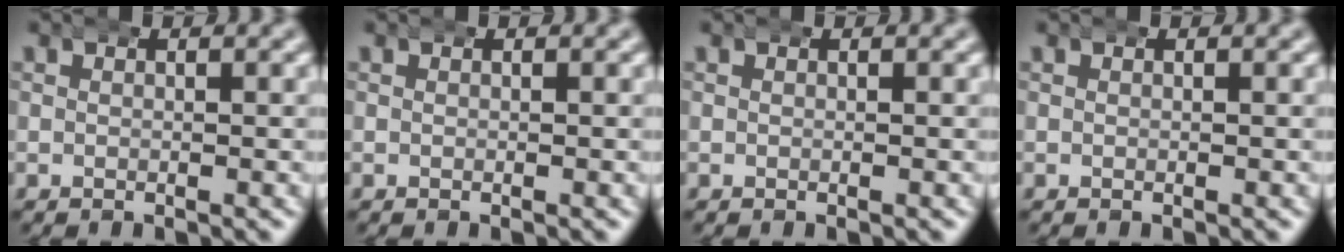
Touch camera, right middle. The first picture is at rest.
{"total": 0.0}
{"total": 0.0}
{"total": 0.0}